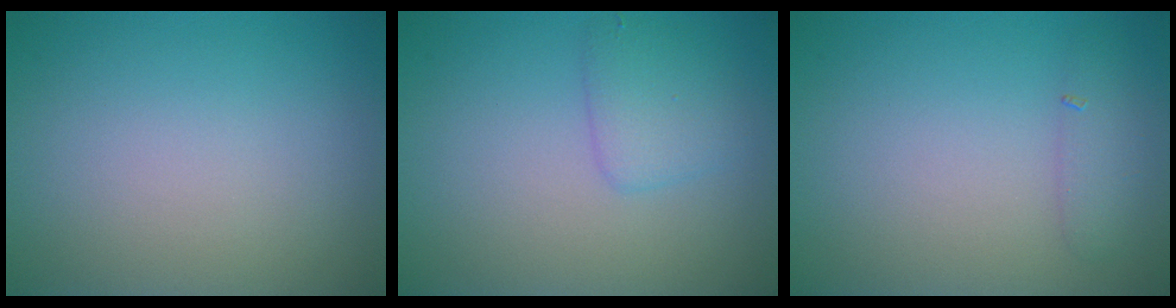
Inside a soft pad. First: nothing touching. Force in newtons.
{"total": 2.2, "press": 2.2, "slide": 0.1}
{"total": 1.4, "press": 1.4, "slide": 0.1}